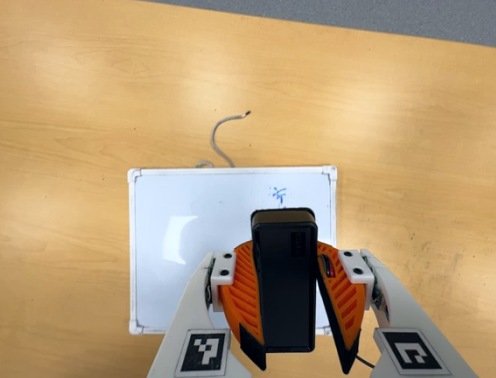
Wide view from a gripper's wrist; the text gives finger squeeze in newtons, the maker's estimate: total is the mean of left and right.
{"total": 11.0, "left": 10.4, "right": 11.6}